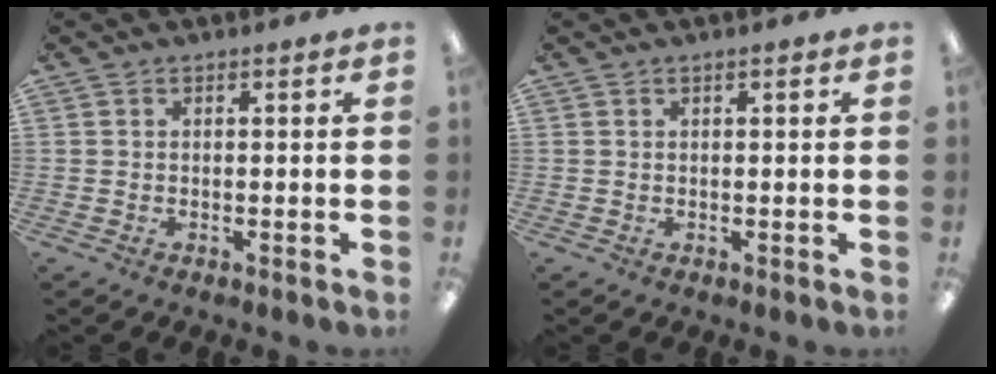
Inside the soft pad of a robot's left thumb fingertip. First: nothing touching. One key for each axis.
{"total": 0.8, "fx": 0.4, "fy": 0.1, "fz": 0.7, "tx": -0.013, "ty": 0.001, "tz": 0.006}